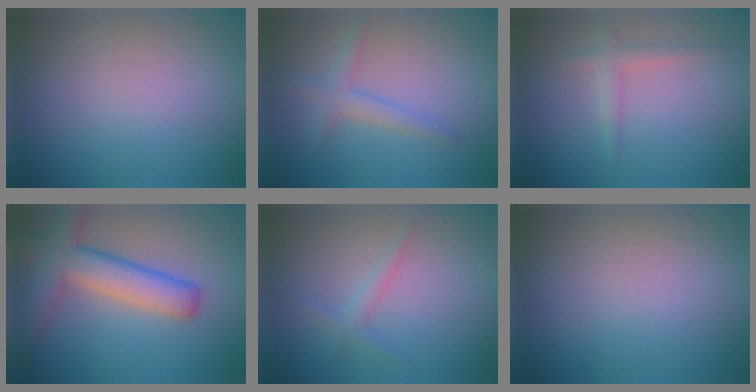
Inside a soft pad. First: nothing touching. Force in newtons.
{"total": 2.0, "press": 2.0, "slide": 0.1}
{"total": 1.5, "press": 1.5, "slide": 0.0}
{"total": 6.9, "press": 6.9, "slide": 0.5}
{"total": 1.4, "press": 1.4, "slide": 0.0}
{"total": 0.0}